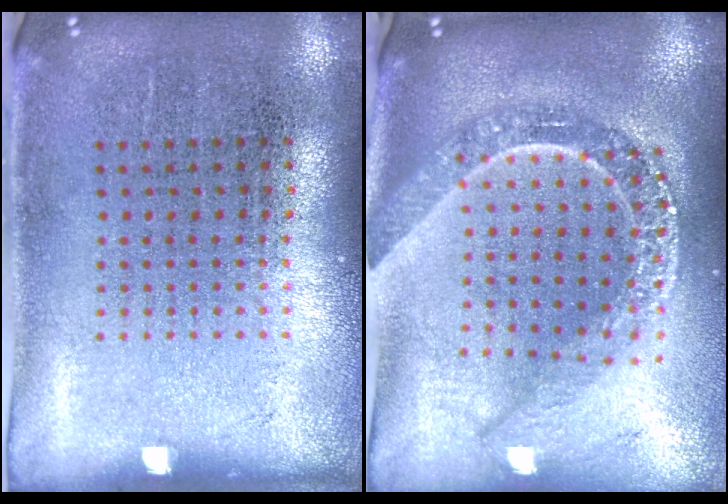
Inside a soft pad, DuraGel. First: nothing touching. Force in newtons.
{"total": 2.4, "press": 2.0, "slide": 1.3}